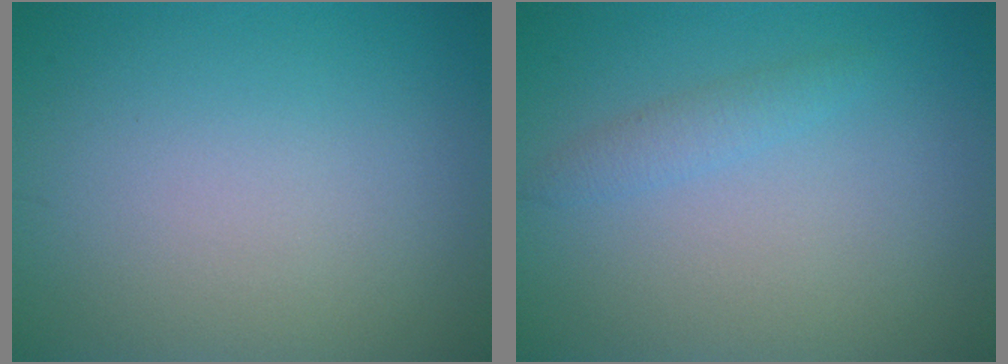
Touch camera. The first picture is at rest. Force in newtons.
{"total": 1.3, "press": 1.3, "slide": 0.1}